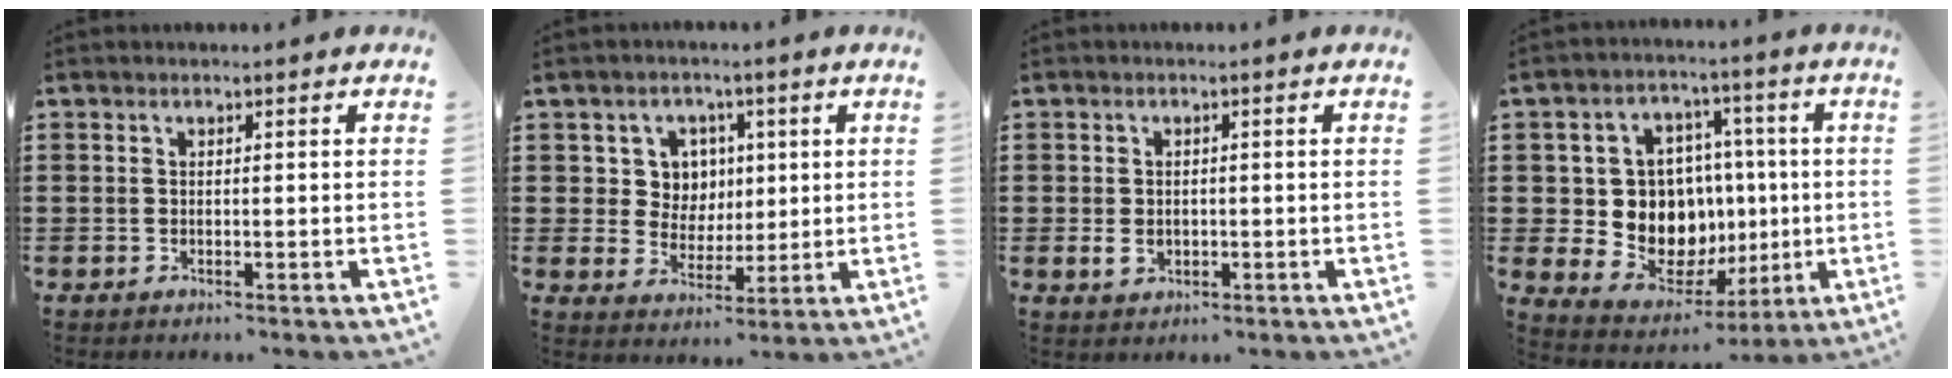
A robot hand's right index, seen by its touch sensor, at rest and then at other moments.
{"total": 6.0, "force": [1.7, 5.5, 1.8], "torque": [-0.053, 0.016, 0.028]}
{"total": 2.0, "force": [-0.3, 1.5, 1.2], "torque": [-0.026, 0.003, -0.006]}
{"total": 11.0, "force": [0.3, 9.8, 5.0], "torque": [-0.122, -0.008, 0.014]}